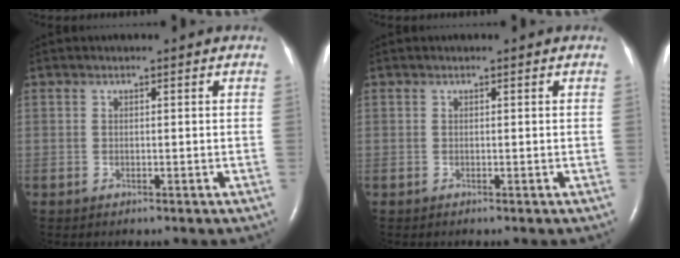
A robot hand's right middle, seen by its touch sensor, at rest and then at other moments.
{"total": 0.0}